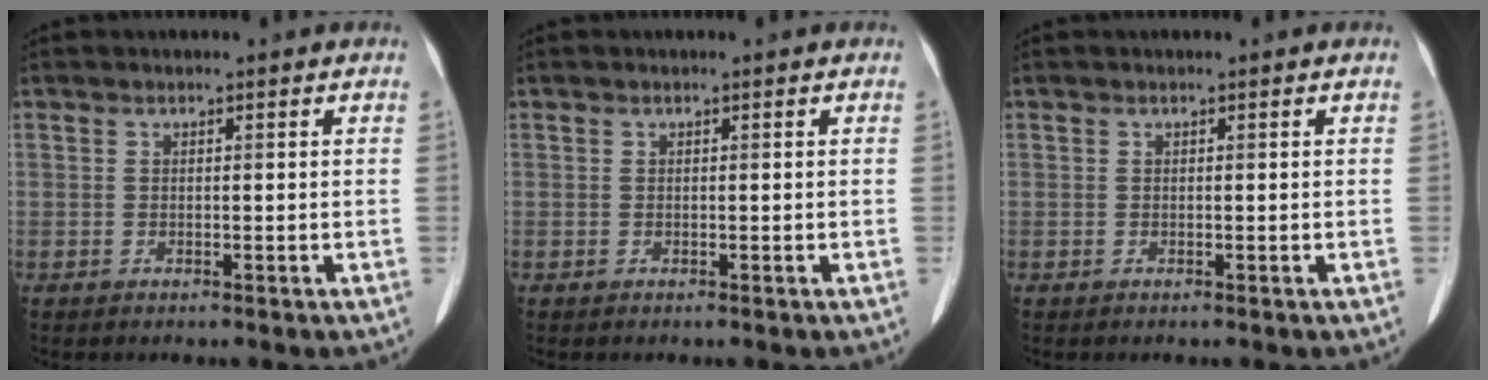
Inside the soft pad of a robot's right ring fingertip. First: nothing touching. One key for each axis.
{"total": 0.0}
{"total": 0.0}